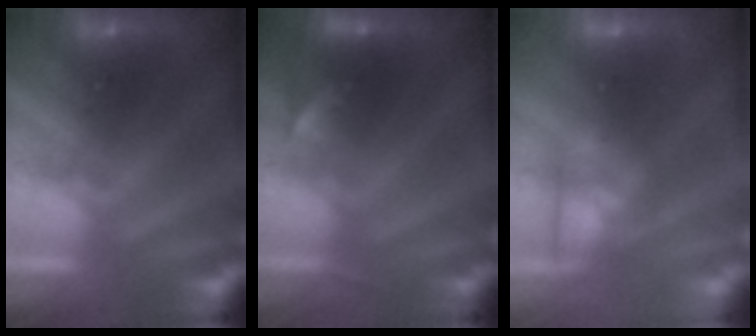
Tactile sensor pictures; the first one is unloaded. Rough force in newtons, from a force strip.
{"total": 2.3}
{"total": 5.8}